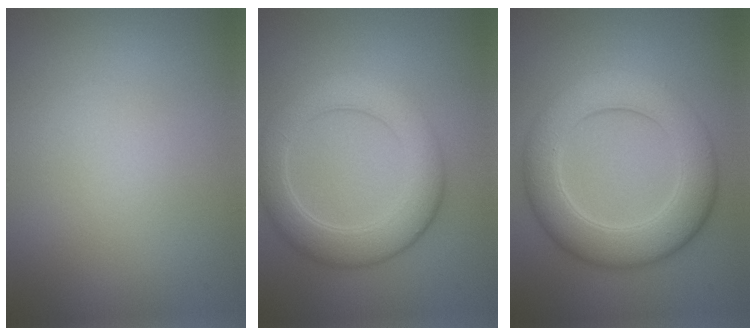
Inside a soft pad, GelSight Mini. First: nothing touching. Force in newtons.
{"total": 5.3, "press": 5.3, "slide": 0.5}
{"total": 6.9, "press": 6.9, "slide": 0.0}